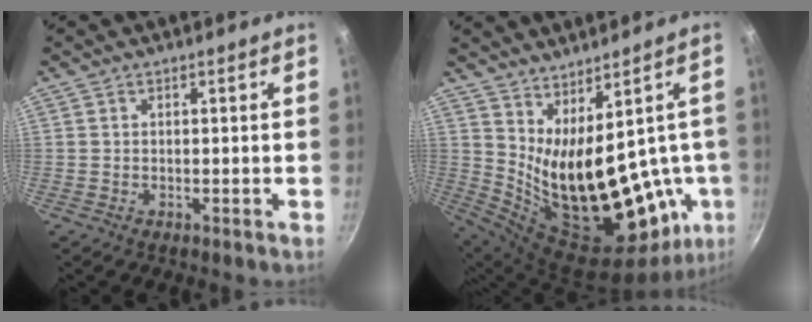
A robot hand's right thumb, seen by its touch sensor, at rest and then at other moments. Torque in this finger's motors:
{"motor_torque": [0.31, 4.70, 2.25, 0.52, 0.24]}